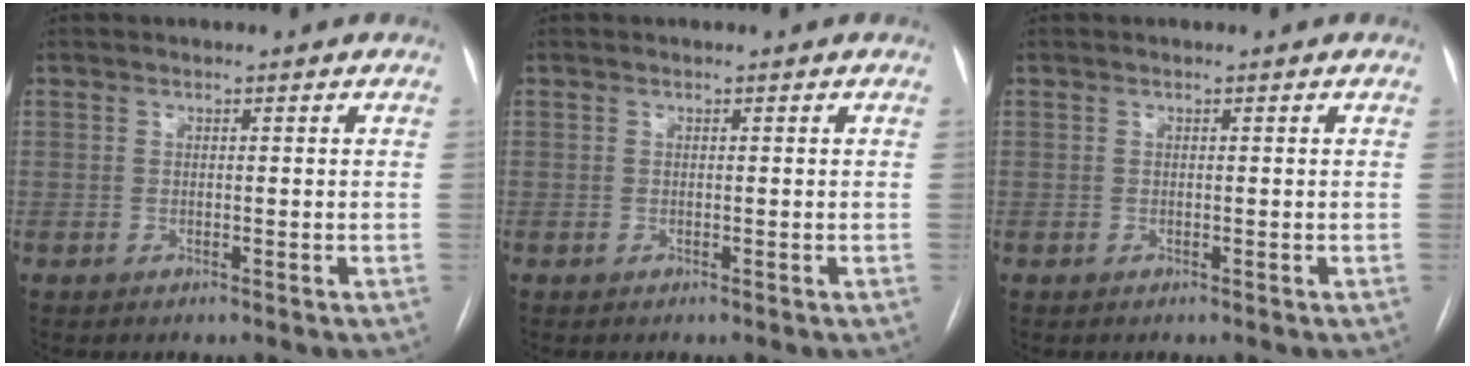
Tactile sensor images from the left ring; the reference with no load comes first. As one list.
[{"total": 0.0}, {"total": 0.0}]